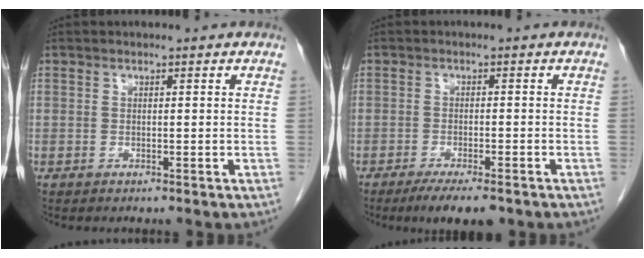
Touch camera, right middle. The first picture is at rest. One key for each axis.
{"total": 6.2, "fx": -4.5, "fy": 1.2, "fz": 4.0, "tx": -0.059, "ty": -0.012, "tz": -0.067}